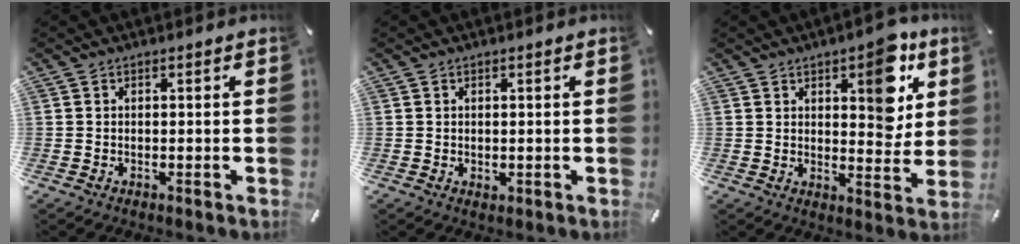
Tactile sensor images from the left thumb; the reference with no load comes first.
{"total": 0.7, "force": [0.2, 0.6, 0.4], "torque": [-0.008, 0.003, 0.003]}
{"total": 11.4, "force": [5.5, 6.1, 7.9], "torque": [-0.067, -0.037, 0.086]}